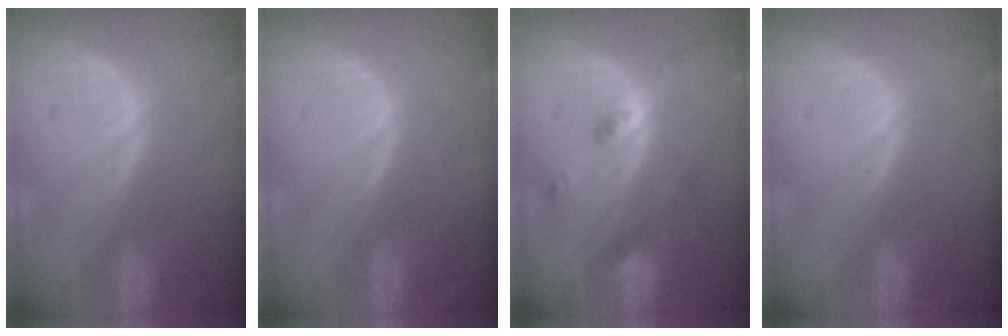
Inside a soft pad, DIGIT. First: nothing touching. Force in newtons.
{"total": 0.0}
{"total": 4.3, "press": 4.0, "slide": 1.6}
{"total": 0.0}